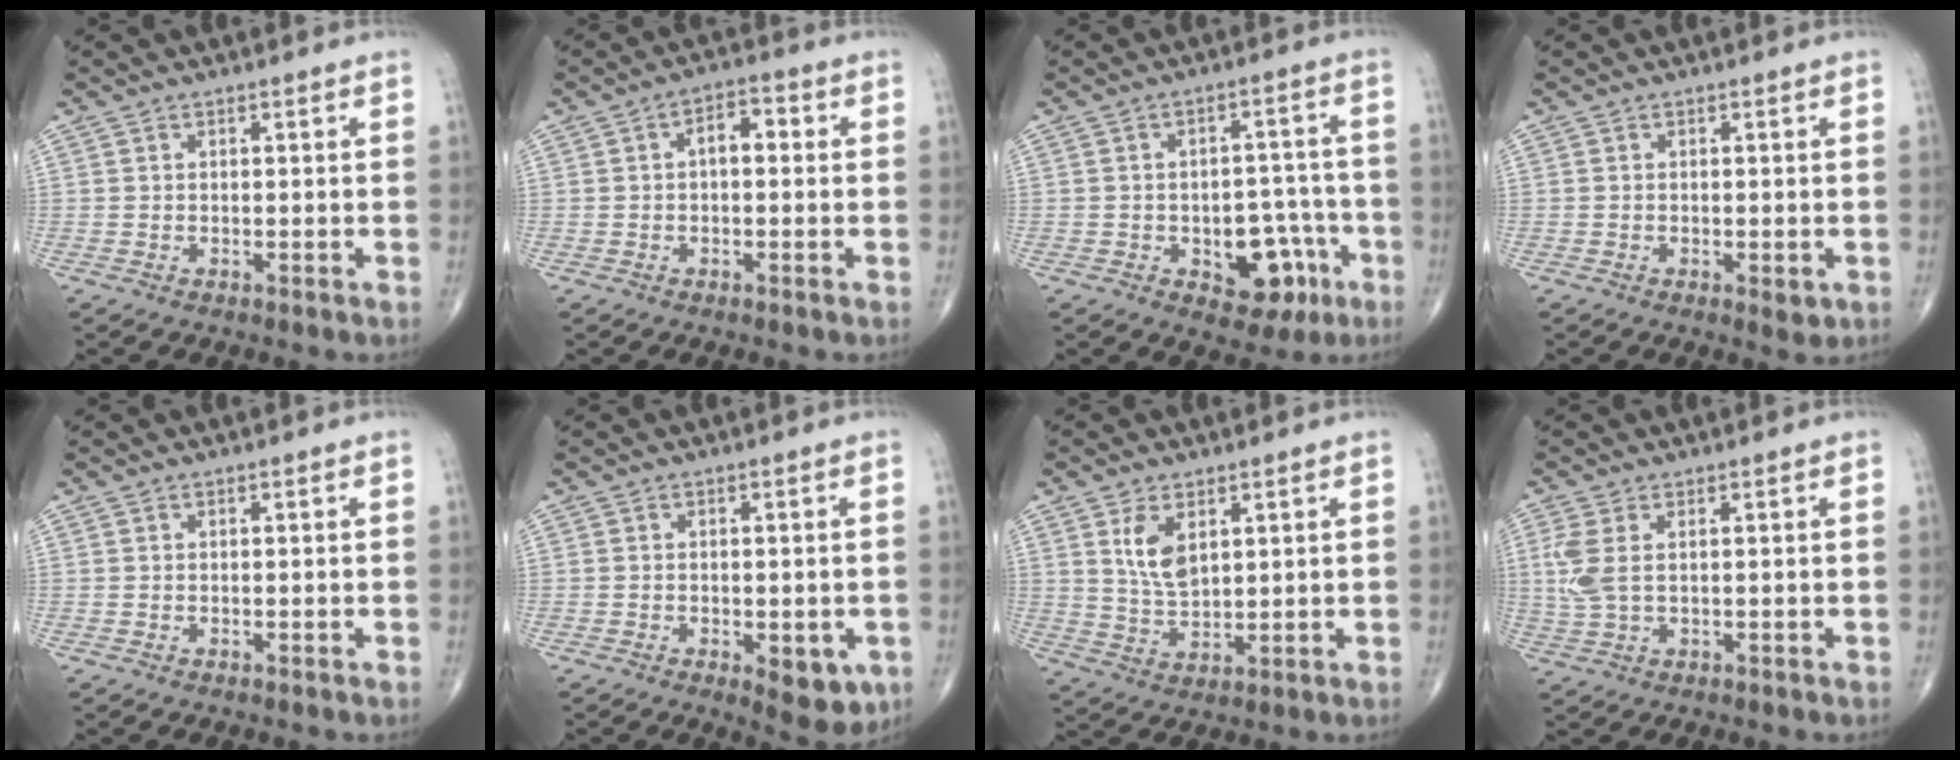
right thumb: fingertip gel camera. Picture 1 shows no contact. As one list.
[{"total": 4.4, "force": [0.3, 2.5, 3.7], "torque": [-0.043, 0.017, -0.006]}, {"total": 10.6, "force": [-4.1, 6.6, 7.3], "torque": [-0.054, 0.038, -0.046]}, {"total": 2.1, "force": [-0.6, 0.9, 1.8], "torque": [-0.020, -0.004, -0.006]}, {"total": 0.0}, {"total": 6.8, "force": [-2.2, 3.1, 5.6], "torque": [-0.054, -0.006, -0.020]}, {"total": 7.6, "force": [3.3, 4.2, 5.5], "torque": [-0.087, -0.021, 0.072]}, {"total": 4.7, "force": [0.9, 2.2, 4.1], "torque": [-0.116, 0.002, 0.024]}]